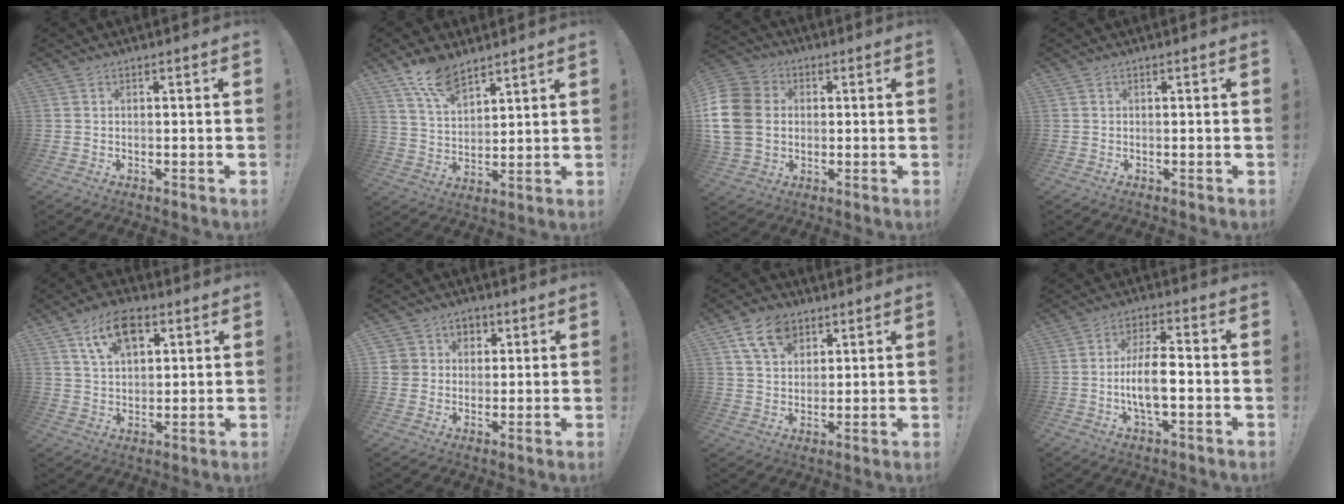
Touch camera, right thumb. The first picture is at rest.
{"total": 10.2, "force": [7.9, 4.3, 4.7], "torque": [-0.086, -0.048, 0.150]}
{"total": 16.1, "force": [1.0, 12.9, 9.5], "torque": [-0.186, 0.013, 0.023]}
{"total": 0.0}
{"total": 12.1, "force": [6.0, 7.1, 7.7], "torque": [-0.123, -0.009, 0.110]}
{"total": 6.4, "force": [1.3, 6.2, 1.0], "torque": [-0.022, -0.003, 0.030]}
{"total": 10.9, "force": [6.0, 7.5, 5.2], "torque": [-0.085, -0.018, 0.115]}
{"total": 9.5, "force": [-2.0, 3.2, 8.8], "torque": [-0.173, 0.003, -0.041]}